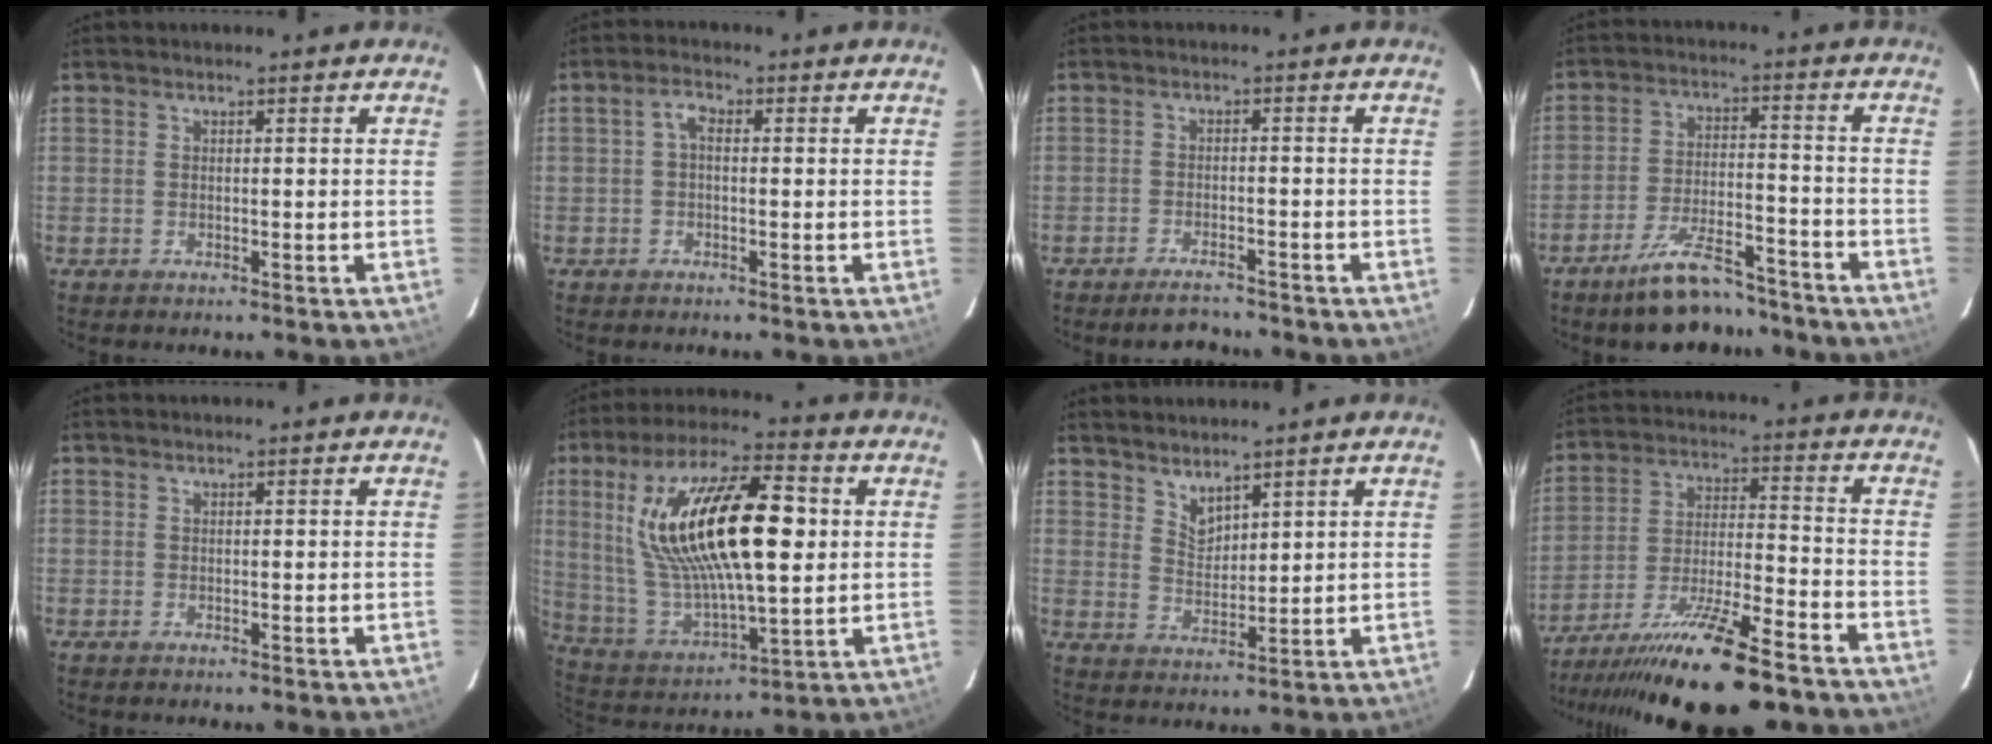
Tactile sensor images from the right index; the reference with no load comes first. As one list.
[{"total": 2.1, "force": [-0.1, 1.1, 1.7], "torque": [-0.037, 0.010, -0.003]}, {"total": 4.9, "force": [-4.3, 1.5, 1.7], "torque": [-0.043, 0.000, -0.066]}, {"total": 12.5, "force": [-10.4, 3.8, 5.7], "torque": [-0.115, 0.008, -0.158]}, {"total": 0.0}, {"total": 23.7, "force": [5.3, 8.0, 21.7], "torque": [-0.415, 0.012, 0.107]}, {"total": 4.5, "force": [4.0, 1.5, 1.4], "torque": [-0.020, -0.003, 0.076]}, {"total": 21.9, "force": [-17.7, 3.2, 12.5], "torque": [-0.235, -0.046, -0.283]}]